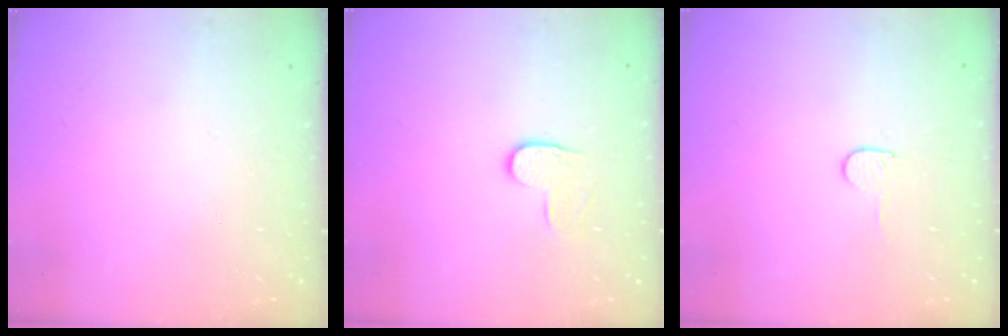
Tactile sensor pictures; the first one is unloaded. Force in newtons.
{"total": 4.7, "press": 4.7, "slide": 0.4}
{"total": 4.5, "press": 4.5, "slide": 0.5}